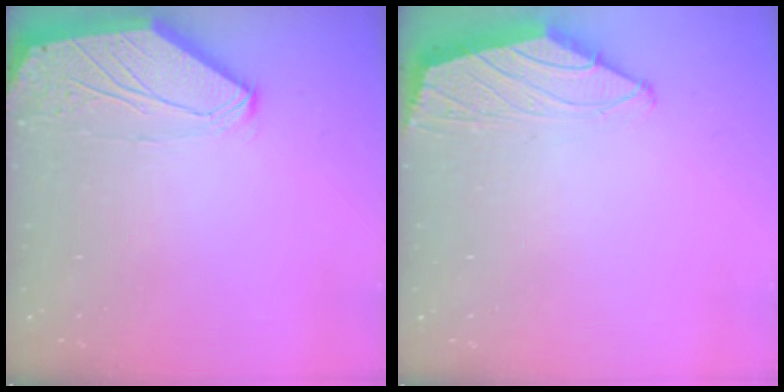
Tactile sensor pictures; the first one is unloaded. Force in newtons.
{"total": 1.4, "press": 1.3, "slide": 0.5}